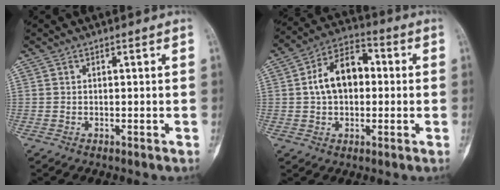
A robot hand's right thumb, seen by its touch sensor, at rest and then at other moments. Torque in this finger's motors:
{"motor_torque": [1.55, 1.34, 0.53, -0.50, 0.36]}